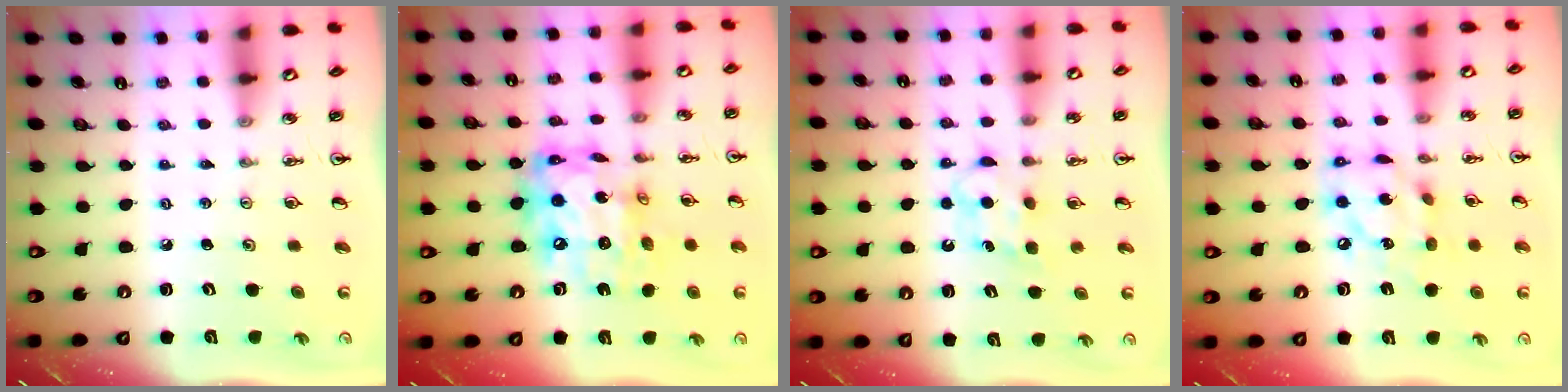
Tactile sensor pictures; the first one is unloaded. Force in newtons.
{"total": 17.1, "press": 17.1, "slide": 1.8}
{"total": 5.8, "press": 5.7, "slide": 0.7}
{"total": 13.0, "press": 13.0, "slide": 1.3}